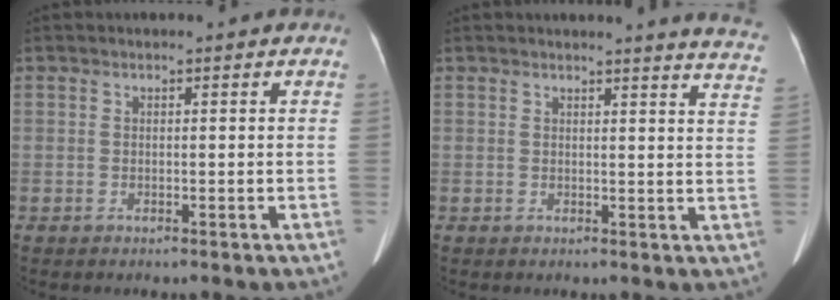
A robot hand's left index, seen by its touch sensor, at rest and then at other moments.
{"total": 9.4, "force": [9.2, -0.4, 2.0], "torque": [-0.004, -0.074, 0.067]}